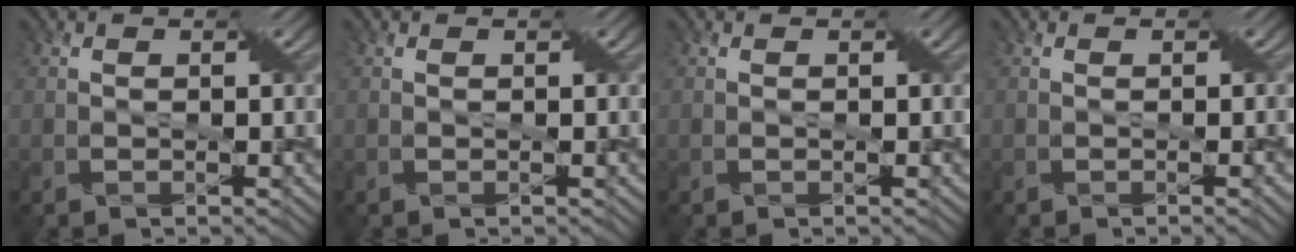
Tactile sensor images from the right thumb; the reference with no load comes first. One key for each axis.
{"total": 0.0}
{"total": 0.0}
{"total": 1.6, "fx": -0.3, "fy": 0.5, "fz": 1.5, "tx": -0.015, "ty": -0.003, "tz": -0.005}